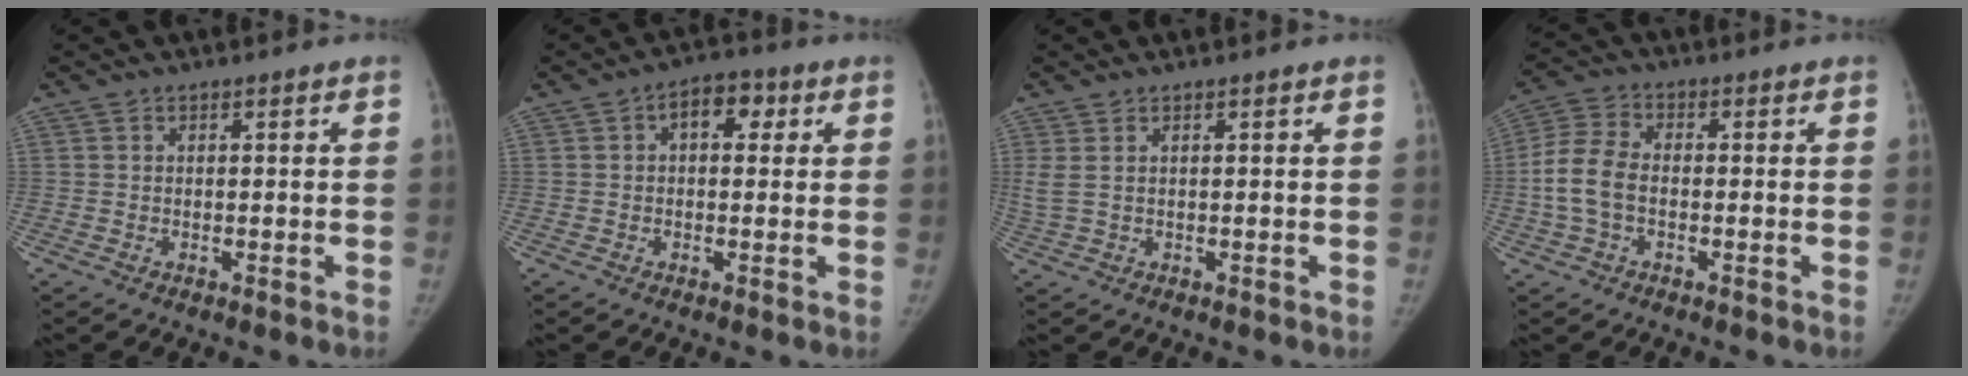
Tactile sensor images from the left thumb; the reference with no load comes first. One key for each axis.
{"total": 5.5, "fx": 1.4, "fy": 3.5, "fz": 4.0, "tx": -0.031, "ty": 0.011, "tz": 0.011}
{"total": 2.5, "fx": 0.7, "fy": 0.9, "fz": 2.2, "tx": -0.072, "ty": 0.011, "tz": 0.024}
{"total": 7.9, "fx": -1.3, "fy": 5.0, "fz": 6.0, "tx": -0.133, "ty": 0.019, "tz": -0.033}